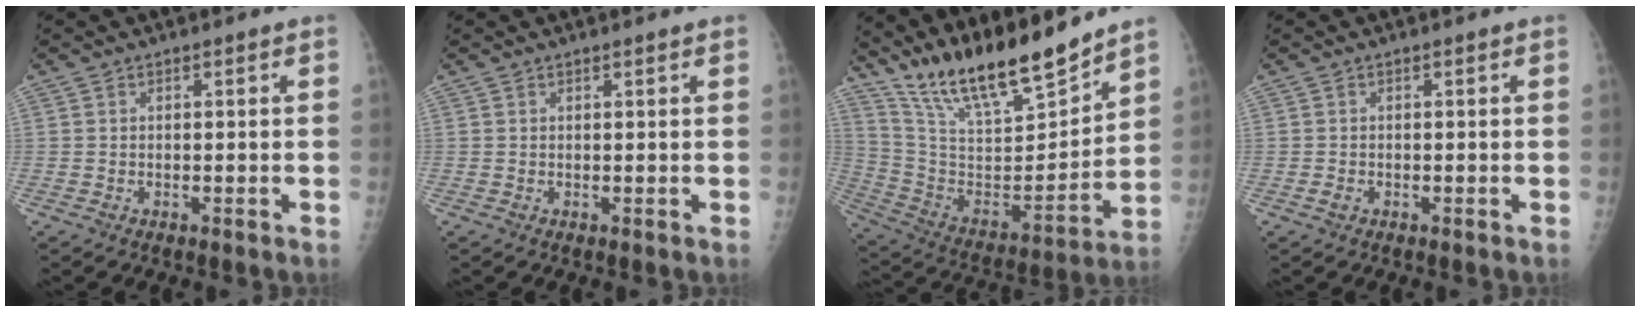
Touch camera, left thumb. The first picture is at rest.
{"total": 1.0, "force": [0.8, 0.0, 0.6], "torque": [-0.007, 0.001, 0.014]}
{"total": 20.5, "force": [17.5, 4.1, 9.9], "torque": [-0.141, -0.102, 0.318]}
{"total": 0.9, "force": [-0.3, 0.6, 0.6], "torque": [-0.010, 0.003, -0.002]}